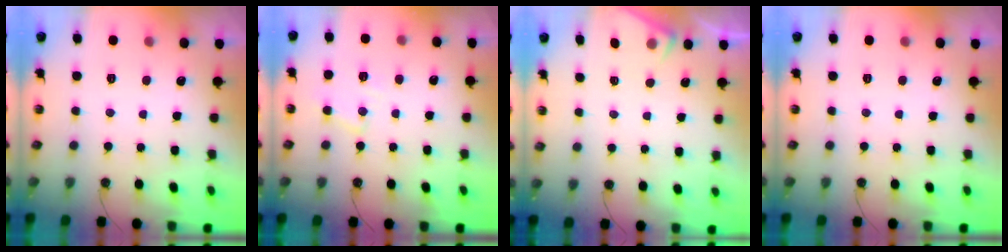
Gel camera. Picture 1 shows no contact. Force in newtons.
{"total": 8.2, "press": 8.2, "slide": 0.6}
{"total": 3.8, "press": 3.8, "slide": 0.6}
{"total": 0.0}